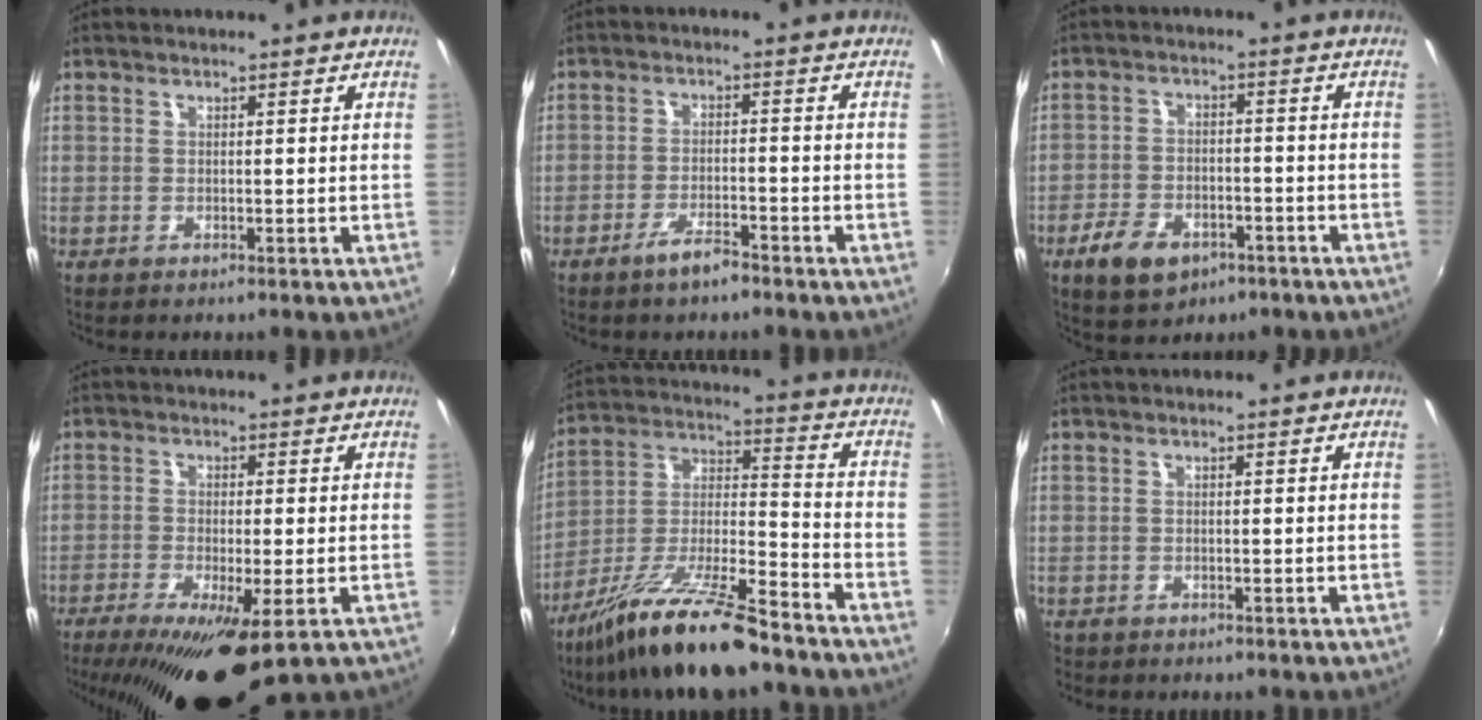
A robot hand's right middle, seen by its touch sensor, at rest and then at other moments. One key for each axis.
{"total": 4.2, "fx": -3.3, "fy": 0.9, "fz": 2.4, "tx": -0.059, "ty": -0.001, "tz": -0.058}
{"total": 9.8, "fx": -5.6, "fy": 6.0, "fz": 5.4, "tx": -0.134, "ty": -0.004, "tz": -0.084}
{"total": 13.3, "fx": -8.0, "fy": 2.9, "fz": 10.3, "tx": -0.207, "ty": -0.047, "tz": -0.129}
{"total": 17.8, "fx": -13.3, "fy": 3.2, "fz": 11.3, "tx": -0.218, "ty": -0.007, "tz": -0.238}
{"total": 1.1, "fx": -0.8, "fy": 0.8, "fz": 0.1, "tx": -0.008, "ty": -0.002, "tz": -0.015}